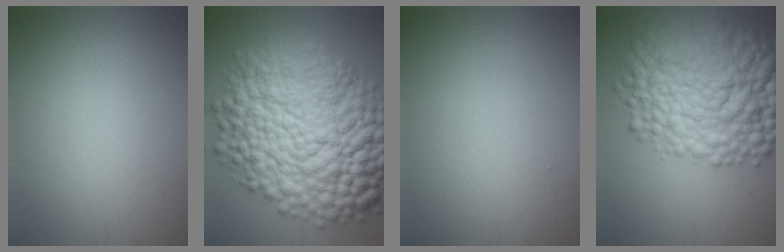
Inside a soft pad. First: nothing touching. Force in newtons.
{"total": 16.5, "press": 16.5, "slide": 0.1}
{"total": 0.0}
{"total": 11.7, "press": 11.7, "slide": 0.2}